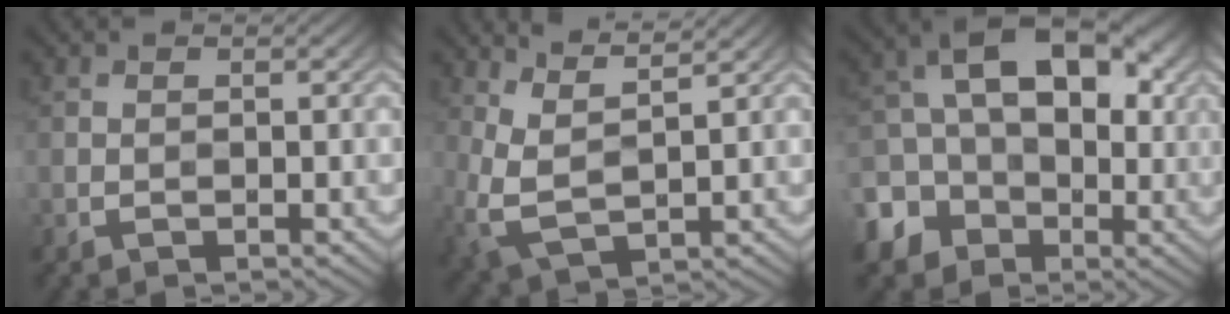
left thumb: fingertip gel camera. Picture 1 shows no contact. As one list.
[{"total": 6.4, "force": [3.7, 2.1, 4.8], "torque": [-0.120, 0.003, 0.075]}, {"total": 13.4, "force": [-2.1, 10.1, 8.4], "torque": [-0.137, -0.009, -0.045]}]